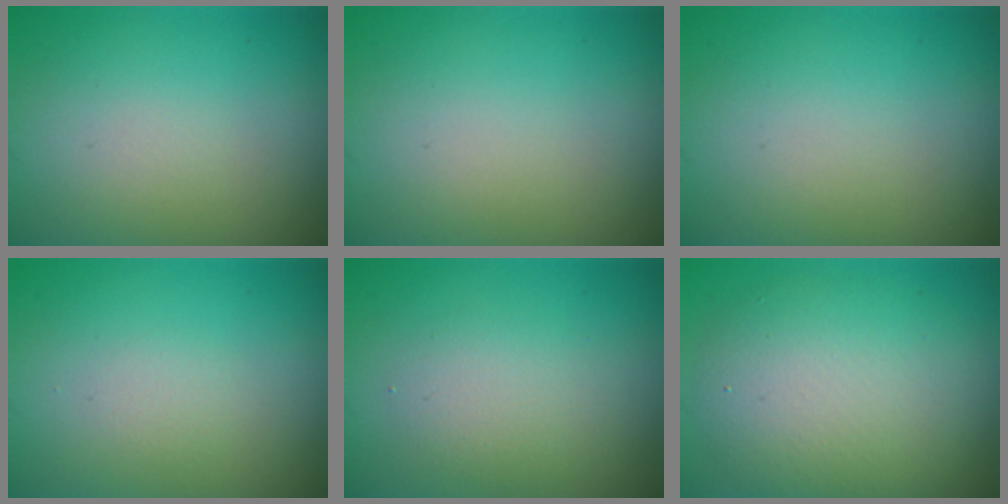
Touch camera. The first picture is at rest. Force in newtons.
{"total": 0.0}
{"total": 0.0}
{"total": 0.7, "press": 0.7, "slide": 0.1}
{"total": 2.4, "press": 2.4, "slide": 0.1}
{"total": 7.5, "press": 7.5, "slide": 0.5}